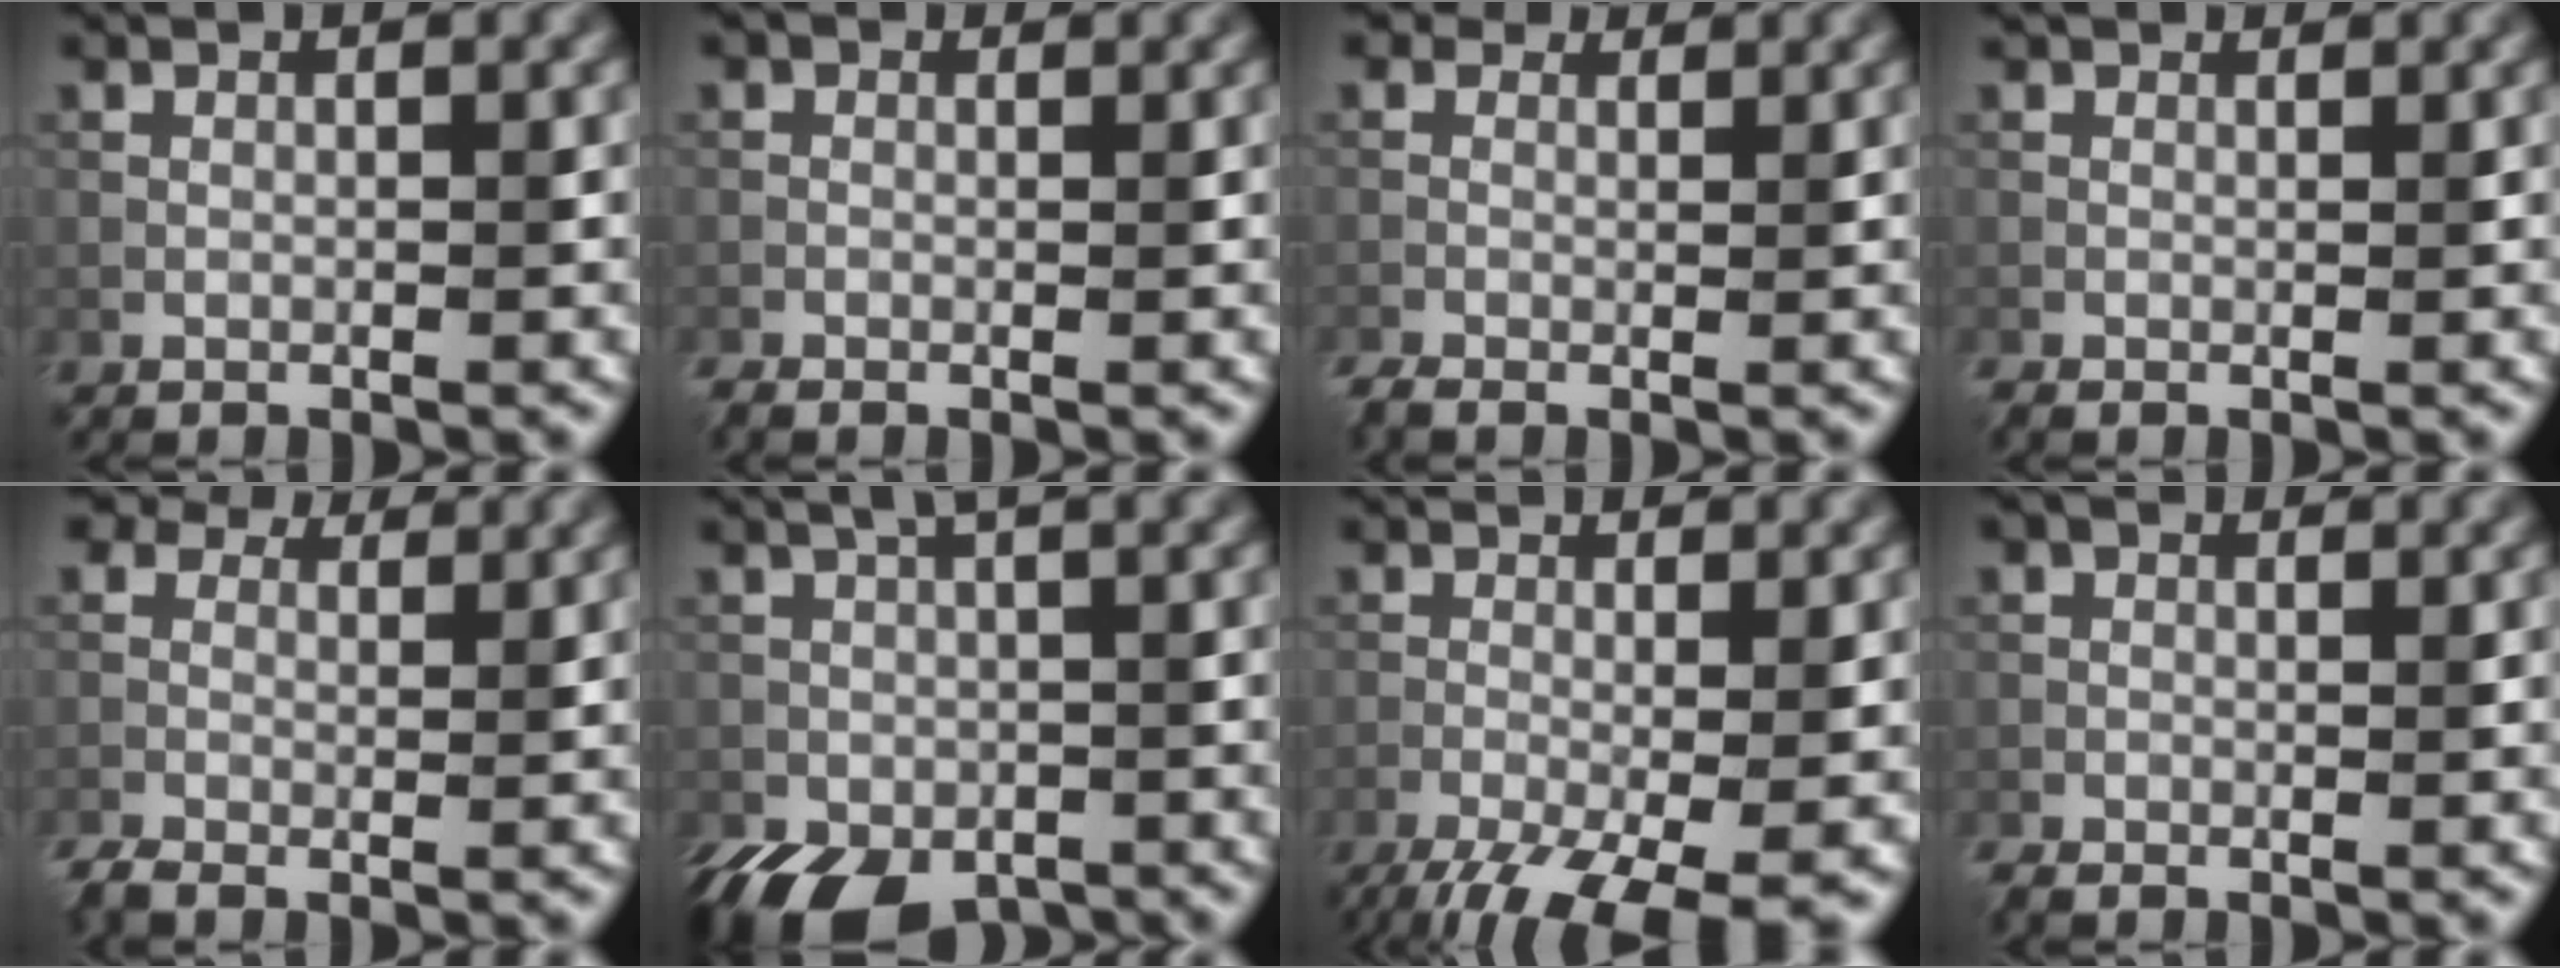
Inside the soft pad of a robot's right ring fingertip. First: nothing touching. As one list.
[{"total": 1.4, "force": [-0.6, 0.8, 0.9], "torque": [-0.021, -0.004, -0.012]}, {"total": 3.0, "force": [0.6, 2.2, 2.0], "torque": [-0.042, -0.004, 0.003]}, {"total": 1.9, "force": [1.3, 0.8, 1.1], "torque": [-0.023, 0.000, 0.016]}, {"total": 5.0, "force": [1.7, 3.4, 3.3], "torque": [-0.073, 0.000, 0.022]}, {"total": 8.4, "force": [-3.5, 4.3, 6.3], "torque": [-0.106, -0.026, -0.047]}, {"total": 10.4, "force": [-6.1, 3.3, 7.8], "torque": [-0.145, -0.024, -0.093]}, {"total": 1.7, "force": [-0.7, 1.0, 1.2], "torque": [-0.027, -0.003, -0.014]}]